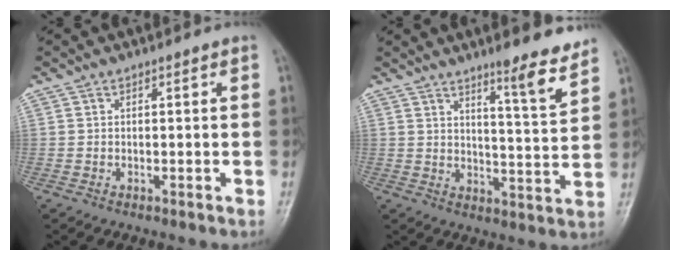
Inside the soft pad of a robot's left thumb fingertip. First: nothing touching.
{"total": 8.9, "force": [6.6, 0.7, 5.9], "torque": [-0.077, -0.053, 0.100]}